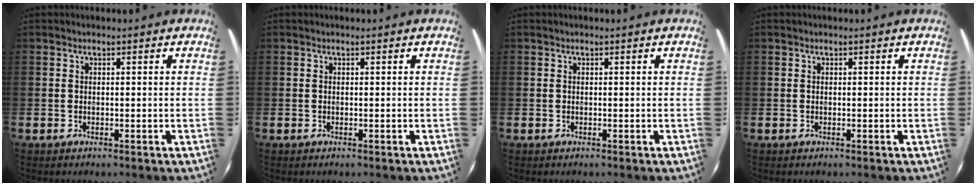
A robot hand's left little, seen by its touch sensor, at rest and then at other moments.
{"total": 0.0}
{"total": 0.0}
{"total": 0.0}